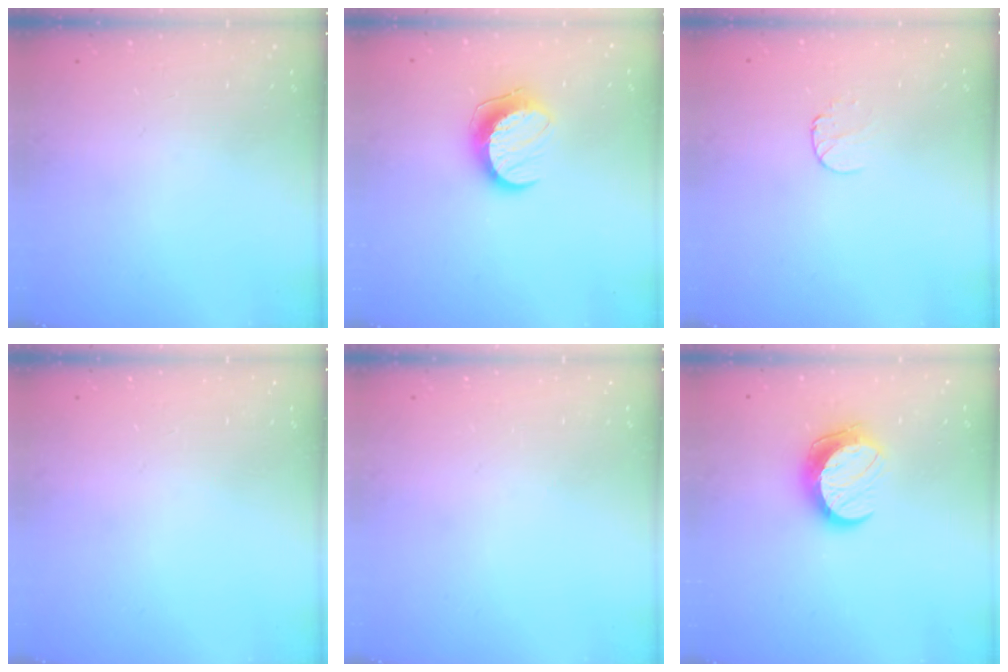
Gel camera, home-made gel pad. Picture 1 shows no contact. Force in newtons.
{"total": 10.4, "press": 10.4, "slide": 0.4}
{"total": 5.5, "press": 5.5, "slide": 0.5}
{"total": 0.0}
{"total": 0.0}
{"total": 10.4, "press": 10.4, "slide": 0.1}